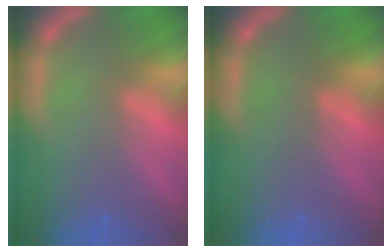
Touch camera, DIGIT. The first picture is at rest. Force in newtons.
{"total": 0.0}